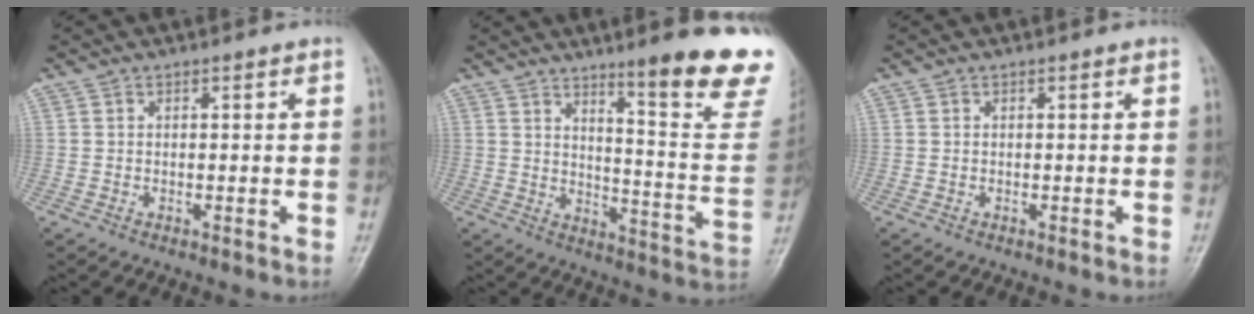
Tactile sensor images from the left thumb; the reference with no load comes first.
{"total": 18.7, "force": [12.6, 2.1, 13.6], "torque": [-0.141, -0.090, 0.174]}
{"total": 0.0}